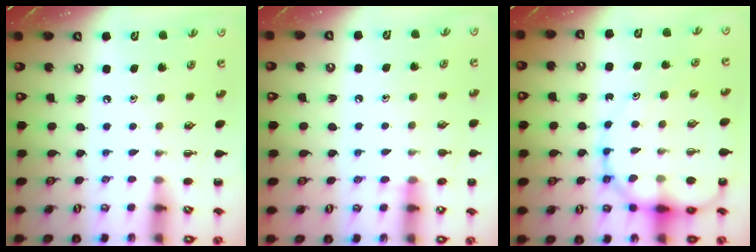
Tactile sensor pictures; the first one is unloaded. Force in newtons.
{"total": 8.2, "press": 7.8, "slide": 2.5}
{"total": 15.3, "press": 14.9, "slide": 3.5}